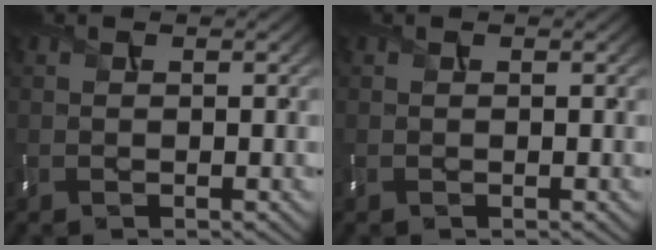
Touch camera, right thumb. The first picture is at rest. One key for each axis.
{"total": 0.0}